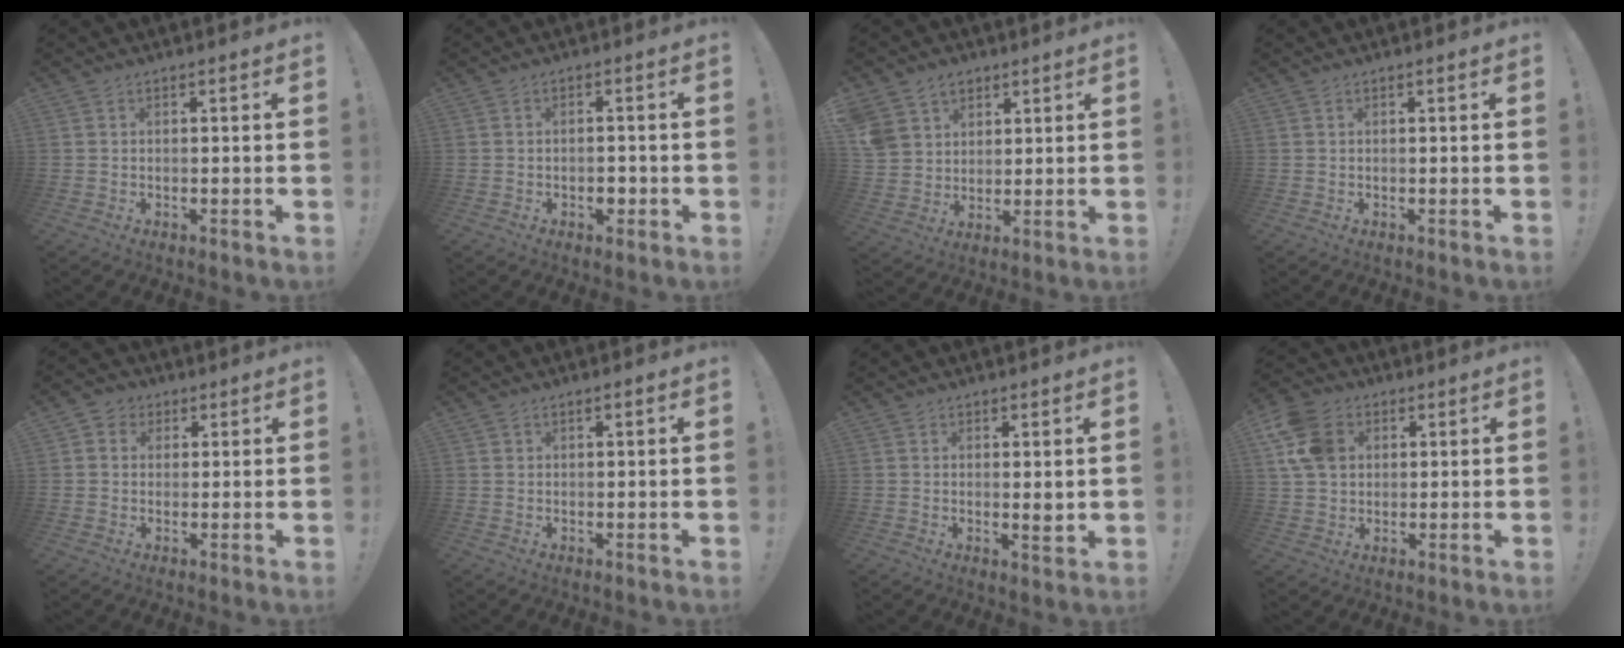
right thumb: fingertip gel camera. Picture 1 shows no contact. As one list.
[{"total": 2.9, "force": [-1.2, 2.0, 1.7], "torque": [-0.012, 0.000, -0.024]}, {"total": 8.7, "force": [4.9, 6.9, 2.0], "torque": [-0.037, -0.028, 0.101]}, {"total": 0.0}, {"total": 3.9, "force": [0.7, 3.7, 0.9], "torque": [-0.012, 0.000, 0.013]}, {"total": 1.0, "force": [0.7, 0.4, 0.6], "torque": [-0.007, -0.003, 0.011]}, {"total": 2.8, "force": [1.3, 1.2, 2.2], "torque": [-0.021, -0.014, 0.021]}, {"total": 12.3, "force": [4.2, 9.4, 6.7], "torque": [-0.135, -0.005, 0.085]}]